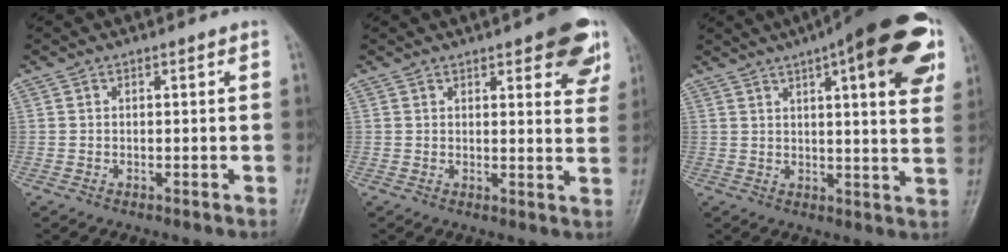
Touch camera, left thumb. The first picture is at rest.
{"total": 11.6, "force": [6.7, 3.9, 8.6], "torque": [-0.072, -0.026, 0.075]}
{"total": 21.8, "force": [10.4, 6.0, 18.2], "torque": [-0.228, -0.011, 0.131]}